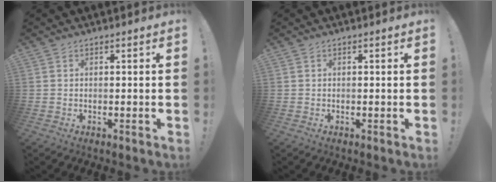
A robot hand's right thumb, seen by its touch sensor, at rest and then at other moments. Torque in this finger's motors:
{"motor_torque": [0.07, 0.02, 0.08, 0.21, 0.04]}